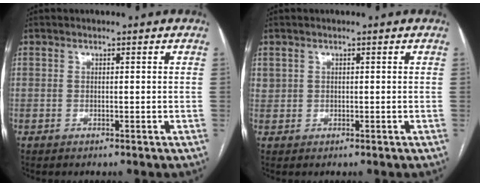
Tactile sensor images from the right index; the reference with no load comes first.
{"total": 1.2, "force": [0.6, 1.0, 0.1], "torque": [0.008, 0.007, 0.009]}